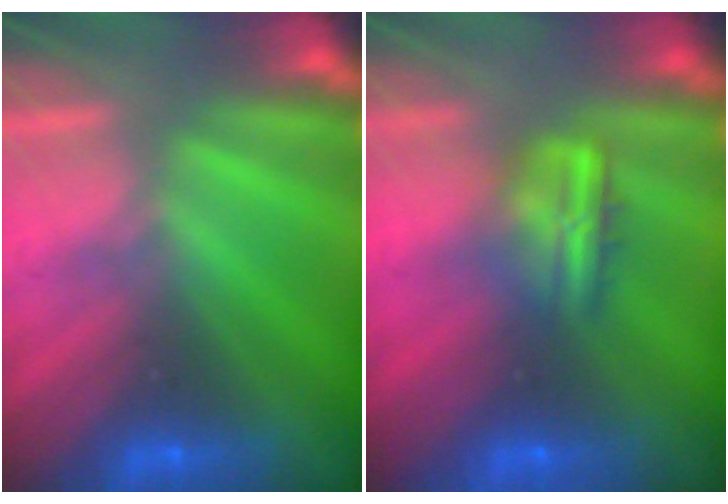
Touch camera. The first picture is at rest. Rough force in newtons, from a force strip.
{"total": 8.0}